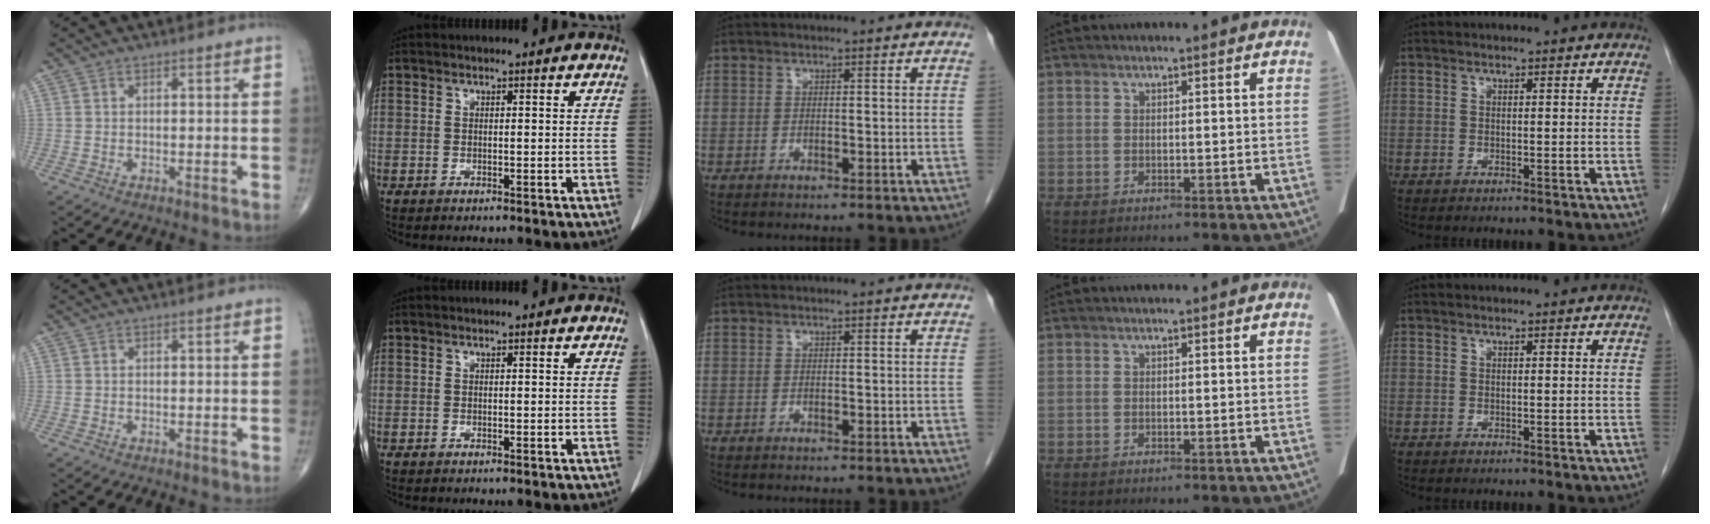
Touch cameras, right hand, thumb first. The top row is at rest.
{}